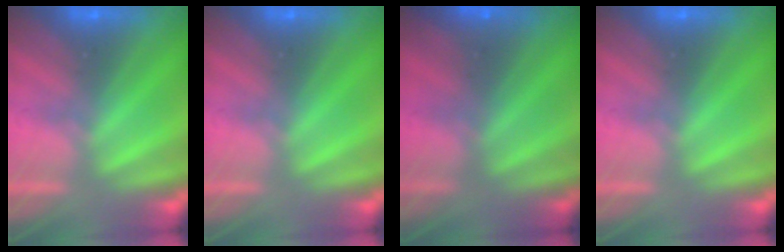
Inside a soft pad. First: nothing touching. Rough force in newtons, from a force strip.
{"total": 0.0}
{"total": 1.5}
{"total": 0.0}